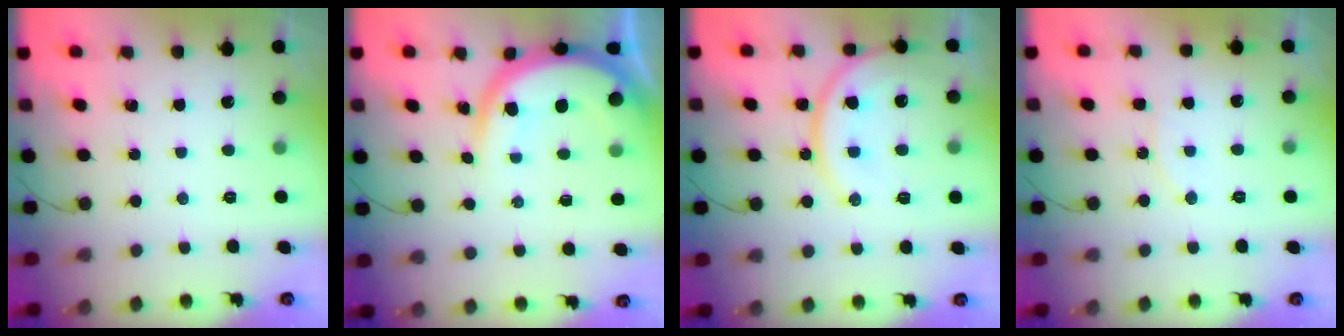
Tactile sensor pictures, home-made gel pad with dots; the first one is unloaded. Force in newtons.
{"total": 11.3, "press": 11.2, "slide": 1.2}
{"total": 14.7, "press": 14.6, "slide": 1.9}
{"total": 5.9, "press": 5.9, "slide": 0.4}